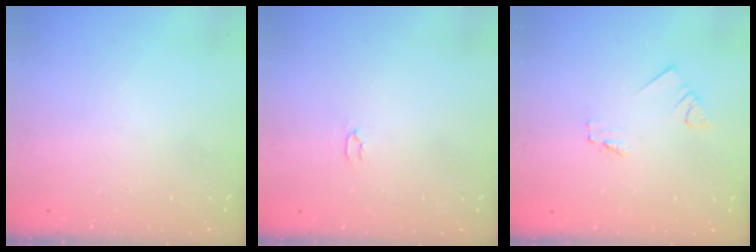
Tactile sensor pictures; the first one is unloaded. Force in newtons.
{"total": 2.0, "press": 2.0, "slide": 0.3}
{"total": 1.2, "press": 1.2, "slide": 0.1}